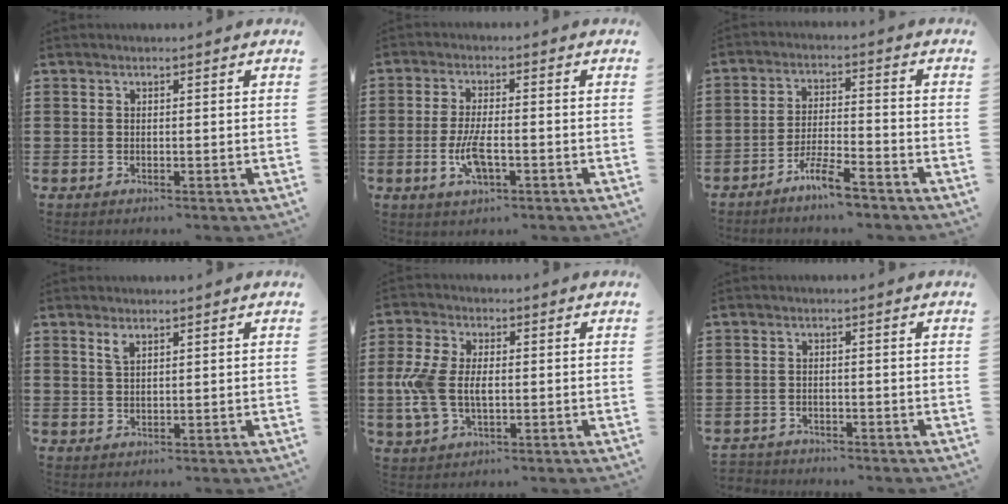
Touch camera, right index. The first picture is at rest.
{"total": 5.8, "force": [-1.7, 2.1, 5.2], "torque": [-0.113, -0.004, -0.036]}
{"total": 5.7, "force": [-4.8, 0.5, 3.1], "torque": [-0.066, 0.001, -0.092]}
{"total": 1.7, "force": [1.2, 0.6, 1.1], "torque": [-0.024, 0.003, 0.021]}
{"total": 7.0, "force": [-0.4, 4.2, 5.6], "torque": [-0.152, -0.004, -0.020]}
{"total": 1.7, "force": [-1.7, 0.3, -0.3], "torque": [-0.001, 0.003, -0.039]}